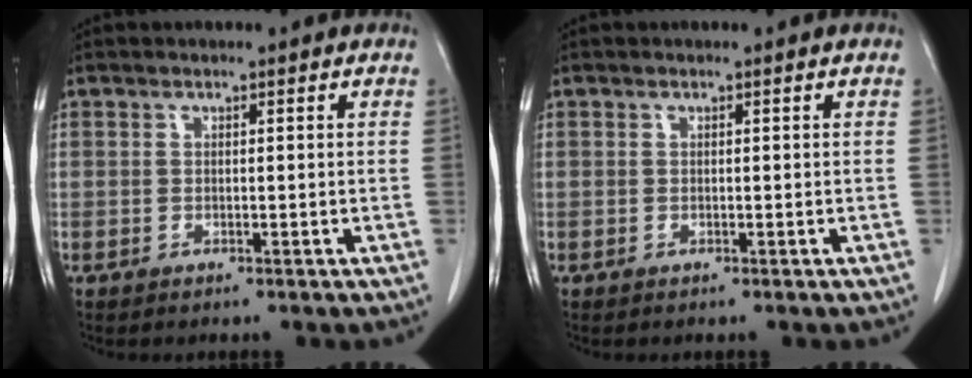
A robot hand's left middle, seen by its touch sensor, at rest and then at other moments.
{"total": 0.0}